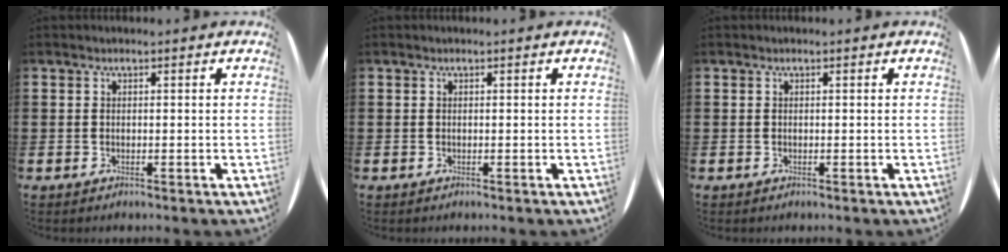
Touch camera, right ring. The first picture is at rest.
{"total": 0.0}
{"total": 0.0}